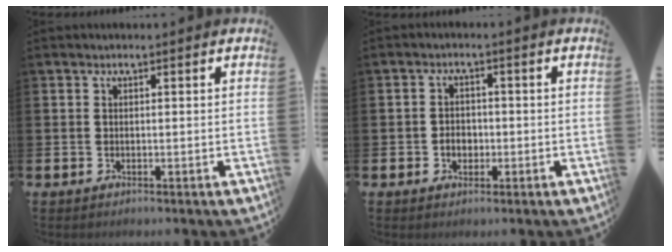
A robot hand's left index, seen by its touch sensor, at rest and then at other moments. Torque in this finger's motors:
{"motor_torque": [0.25, -0.01, 0.04, 0.07]}